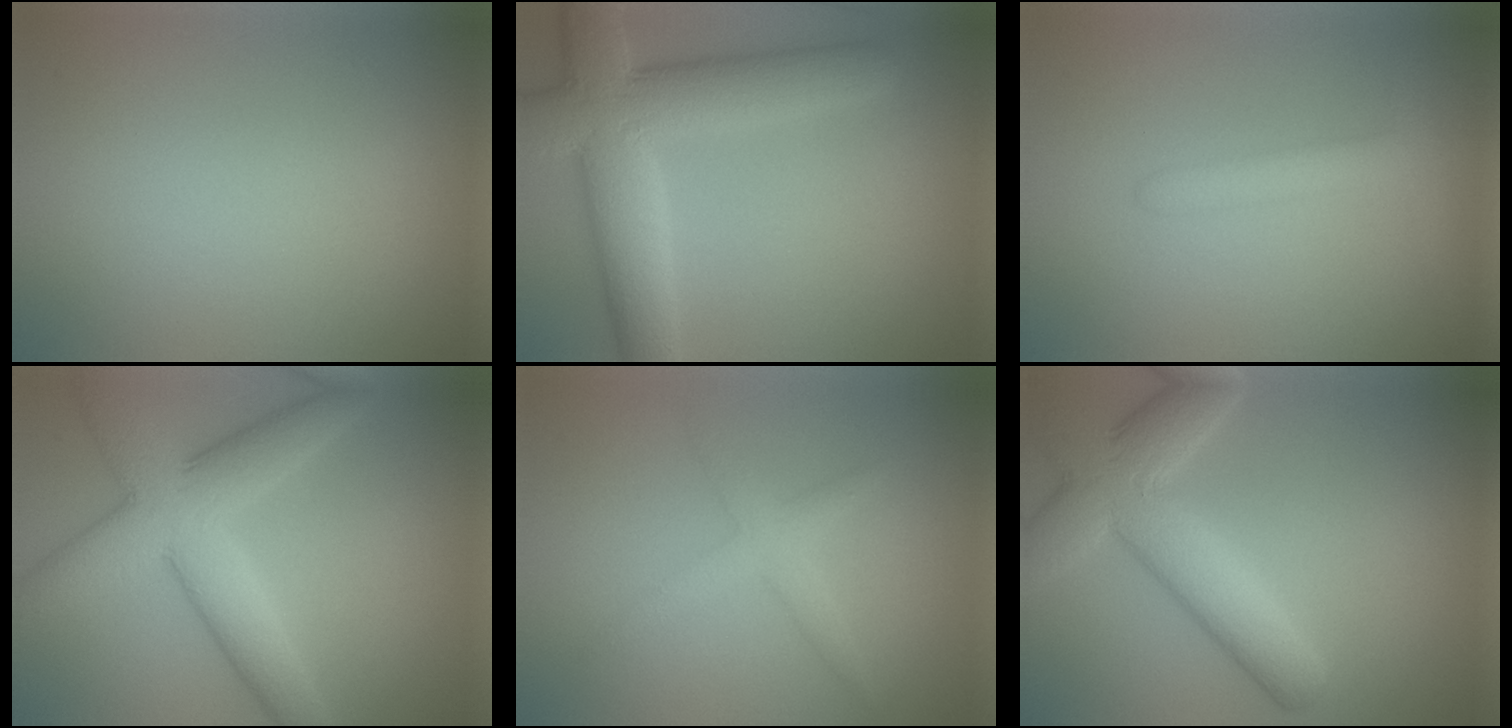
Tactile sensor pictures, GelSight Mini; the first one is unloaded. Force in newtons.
{"total": 9.1, "press": 9.0, "slide": 0.5}
{"total": 2.5, "press": 2.5, "slide": 0.2}
{"total": 7.5, "press": 7.5, "slide": 0.1}
{"total": 2.3, "press": 2.3, "slide": 0.1}
{"total": 7.3, "press": 7.3, "slide": 0.3}